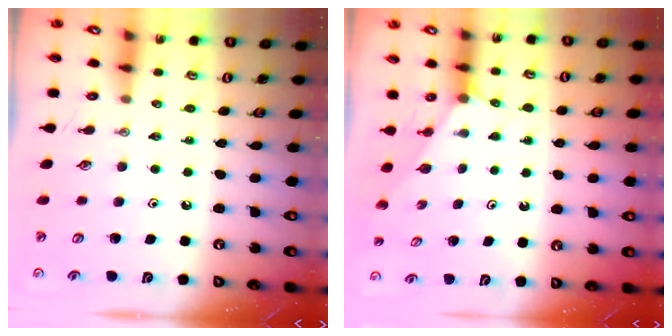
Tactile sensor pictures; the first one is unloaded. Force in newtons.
{"total": 1.5, "press": 1.4, "slide": 0.2}